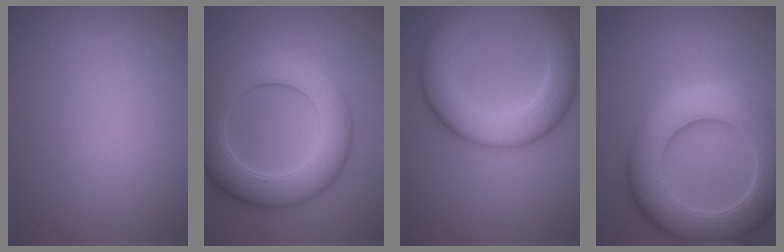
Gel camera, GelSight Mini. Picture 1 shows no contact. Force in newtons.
{"total": 8.3, "press": 8.3, "slide": 0.2}
{"total": 8.3, "press": 8.3, "slide": 0.5}
{"total": 9.9, "press": 9.8, "slide": 0.4}